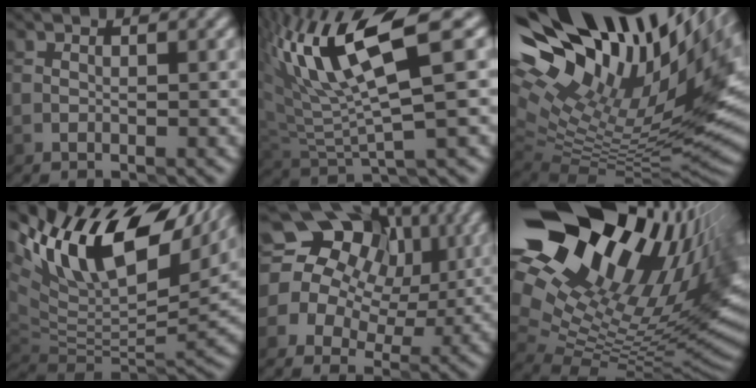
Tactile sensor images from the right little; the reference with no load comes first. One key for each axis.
{"total": 9.8, "fx": 4.9, "fy": 2.1, "fz": 8.2, "tx": -0.153, "ty": 0.012, "tz": 0.097}
{"total": 19.1, "fx": 8.8, "fy": 7.7, "fz": 15.1, "tx": -0.220, "ty": 0.035, "tz": 0.182}
{"total": 15.5, "fx": 8.1, "fy": 6.8, "fz": 11.4, "tx": -0.214, "ty": 0.037, "tz": 0.146}
{"total": 13.8, "fx": 5.4, "fy": 10.8, "fz": 6.7, "tx": -0.113, "ty": 0.053, "tz": 0.065}
{"total": 20.1, "fx": 10.0, "fy": 10.2, "fz": 14.1, "tx": -0.199, "ty": 0.034, "tz": 0.198}